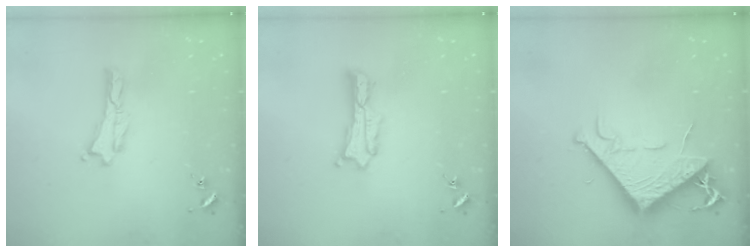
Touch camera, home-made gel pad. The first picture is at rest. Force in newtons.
{"total": 1.2, "press": 1.2, "slide": 0.2}
{"total": 8.6, "press": 8.5, "slide": 1.2}